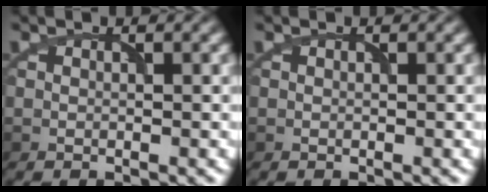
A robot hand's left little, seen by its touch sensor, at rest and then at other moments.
{"total": 0.0}